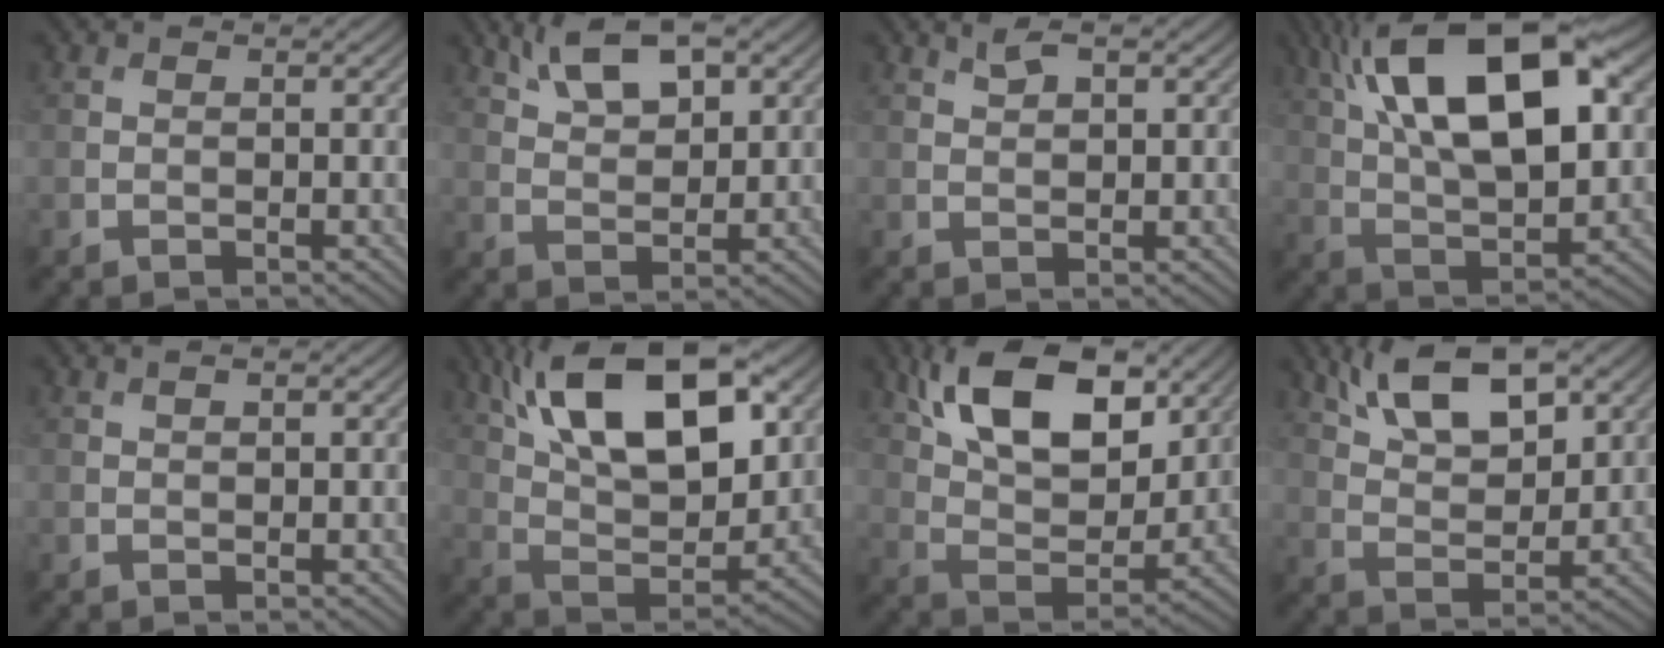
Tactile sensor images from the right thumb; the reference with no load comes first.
{"total": 7.4, "force": [4.1, 3.2, 5.3], "torque": [-0.111, 0.009, 0.080]}
{"total": 2.3, "force": [1.4, 0.8, 1.7], "torque": [-0.035, 0.001, 0.030]}
{"total": 19.4, "force": [7.3, 8.5, 15.8], "torque": [-0.289, 0.039, 0.108]}
{"total": 1.0, "force": [0.5, 0.3, 0.8], "torque": [-0.018, 0.004, 0.010]}
{"total": 17.9, "force": [8.4, 8.0, 13.6], "torque": [-0.252, 0.011, 0.134]}
{"total": 15.6, "force": [8.0, 7.7, 10.9], "torque": [-0.206, -0.001, 0.131]}
{"total": 10.7, "force": [6.1, 4.6, 7.5], "torque": [-0.148, 0.003, 0.111]}